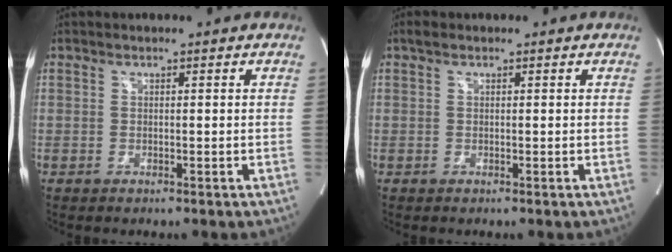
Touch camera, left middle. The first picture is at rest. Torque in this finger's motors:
{"motor_torque": [0.22, -0.25, -0.08, 0.00]}